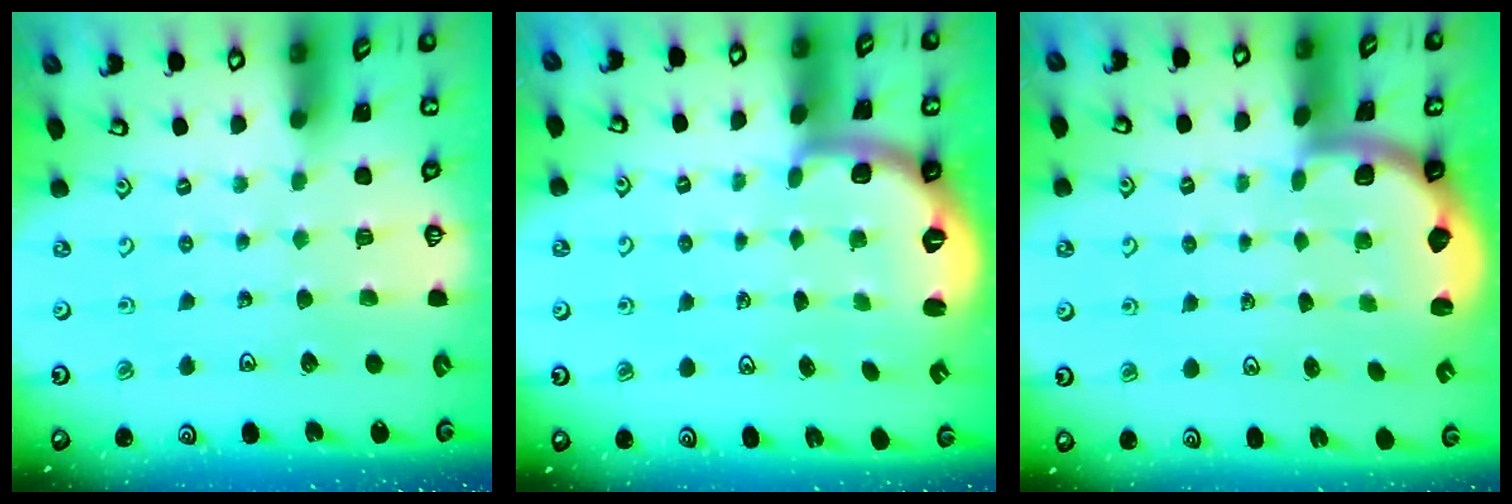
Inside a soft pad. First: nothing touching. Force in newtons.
{"total": 2.5, "press": 1.9, "slide": 1.6}
{"total": 1.9, "press": 1.8, "slide": 0.5}